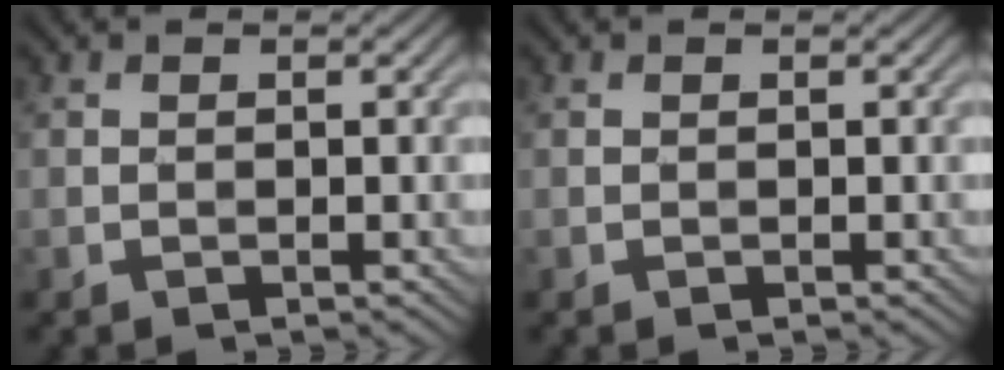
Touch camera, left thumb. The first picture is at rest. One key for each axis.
{"total": 0.0}